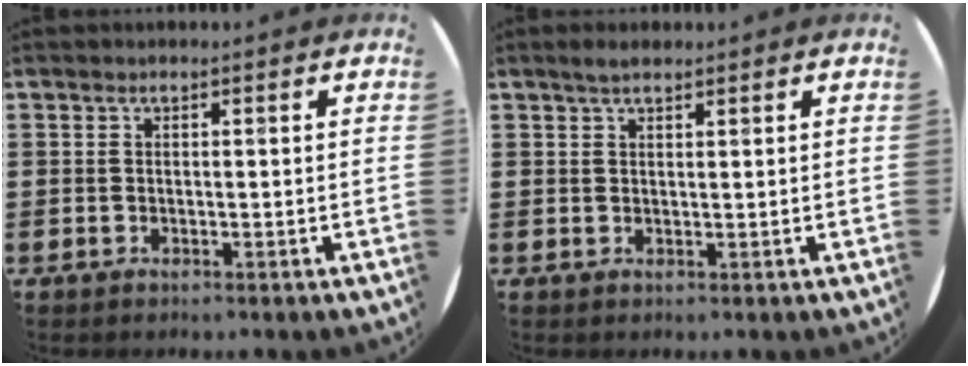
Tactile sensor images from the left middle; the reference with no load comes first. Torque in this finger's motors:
{"motor_torque": [0.52, -0.47, 0.03, 0.00]}